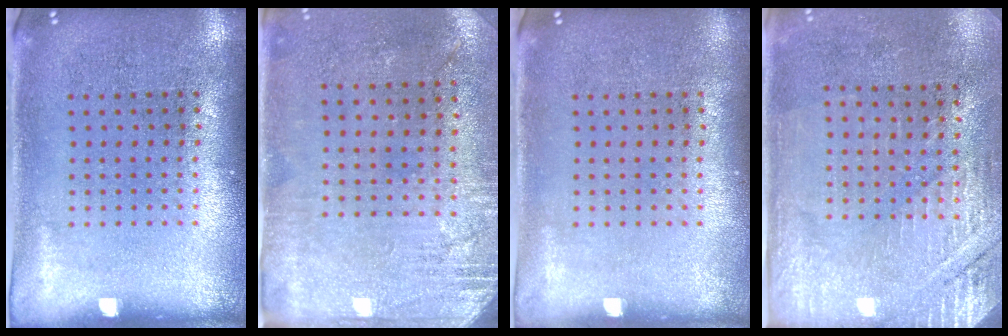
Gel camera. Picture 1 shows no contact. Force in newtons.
{"total": 2.7, "press": 2.3, "slide": 1.4}
{"total": 0.0}
{"total": 2.9, "press": 2.7, "slide": 1.1}